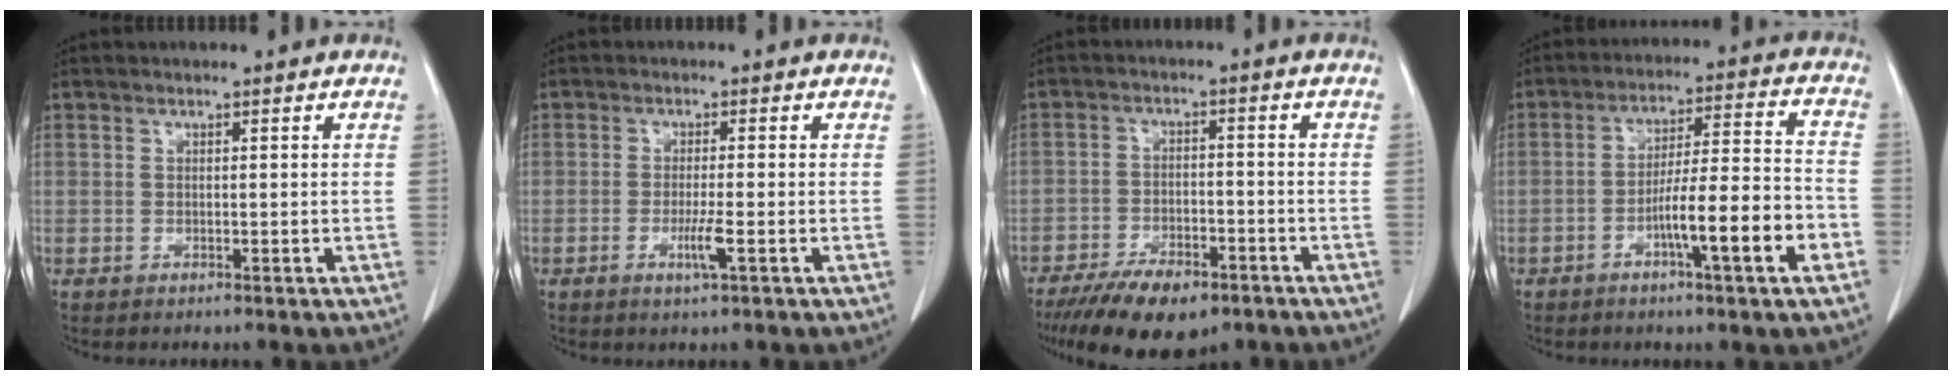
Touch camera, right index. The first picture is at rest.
{"total": 3.3, "force": [-1.2, -0.1, 3.1], "torque": [-0.060, -0.007, -0.023]}
{"total": 11.2, "force": [-8.0, 4.4, 6.6], "torque": [-0.109, -0.010, -0.129]}
{"total": 12.1, "force": [-4.8, 0.4, 11.1], "torque": [-0.177, 0.007, -0.077]}